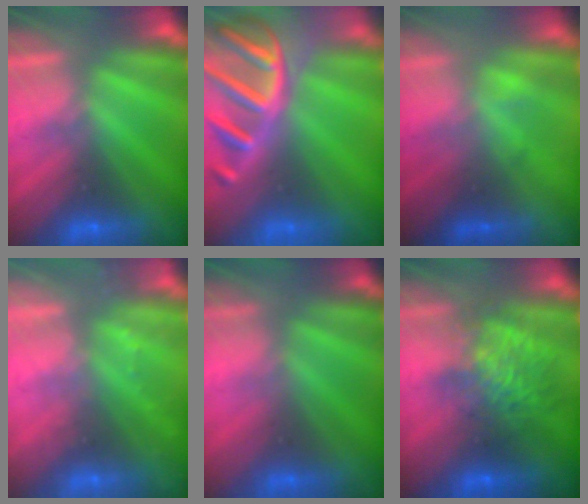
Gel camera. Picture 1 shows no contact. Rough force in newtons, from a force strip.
{"total": 8.2}
{"total": 1.5}
{"total": 2.2}
{"total": 2.6}
{"total": 6.9}